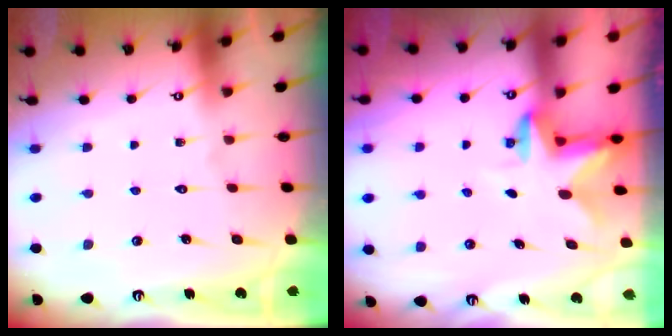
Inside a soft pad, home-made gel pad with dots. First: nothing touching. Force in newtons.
{"total": 2.6, "press": 2.5, "slide": 0.5}